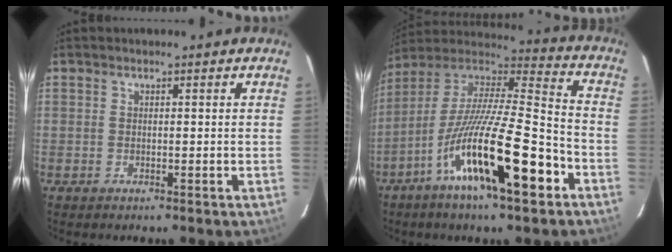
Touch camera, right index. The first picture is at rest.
{"total": 23.0, "force": [-11.0, 4.3, 19.7], "torque": [-0.337, -0.039, -0.198]}